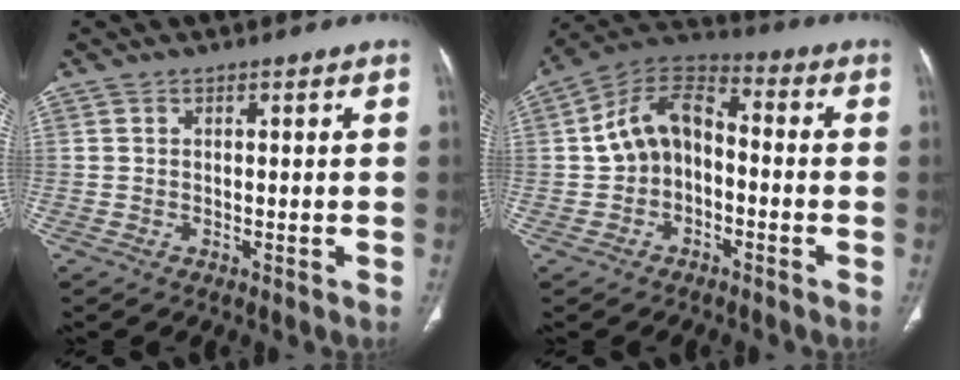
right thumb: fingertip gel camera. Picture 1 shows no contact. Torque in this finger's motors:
{"motor_torque": [-0.44, 0.64, 0.03, -0.15, 0.36]}